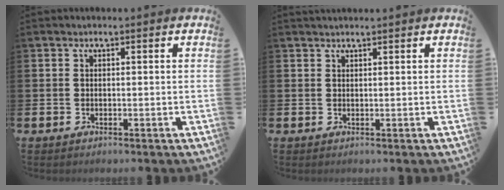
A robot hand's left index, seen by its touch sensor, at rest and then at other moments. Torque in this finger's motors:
{"motor_torque": [-0.20, 0.01, -0.01, 0.00]}